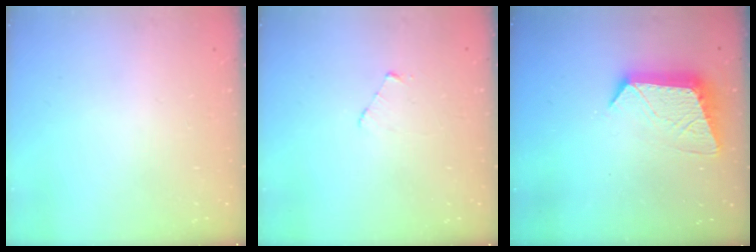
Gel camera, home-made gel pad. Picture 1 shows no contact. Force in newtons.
{"total": 2.6, "press": 2.6, "slide": 0.3}
{"total": 11.5, "press": 11.4, "slide": 0.9}